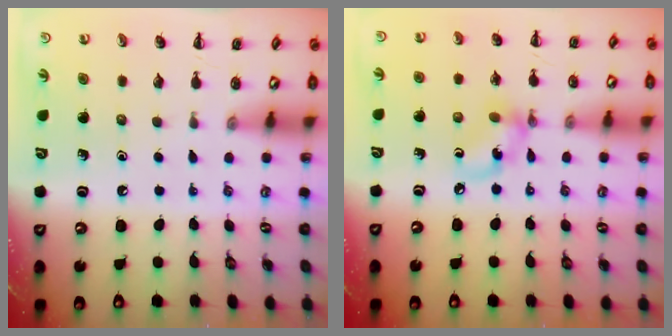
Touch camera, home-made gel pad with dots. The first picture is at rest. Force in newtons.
{"total": 7.1, "press": 7.0, "slide": 0.6}